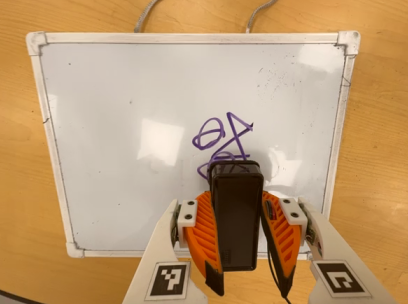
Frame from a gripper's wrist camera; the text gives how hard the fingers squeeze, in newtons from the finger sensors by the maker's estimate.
{"total": 6.6, "left": 5.4, "right": 7.8}